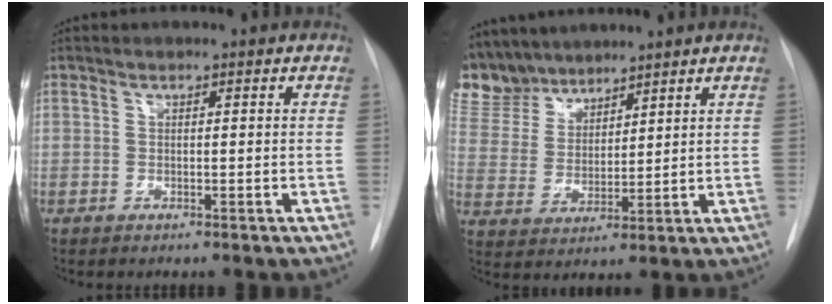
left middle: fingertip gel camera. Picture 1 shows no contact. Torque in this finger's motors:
{"motor_torque": [1.13, -1.01, 1.05, 0.21]}